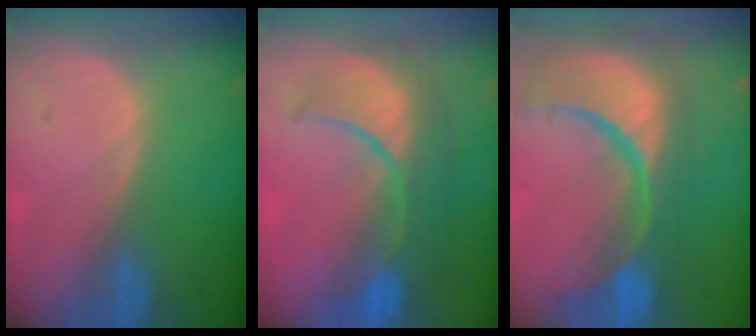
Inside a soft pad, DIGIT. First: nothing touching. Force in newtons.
{"total": 10.0, "press": 9.2, "slide": 4.1}
{"total": 15.3, "press": 12.1, "slide": 9.4}